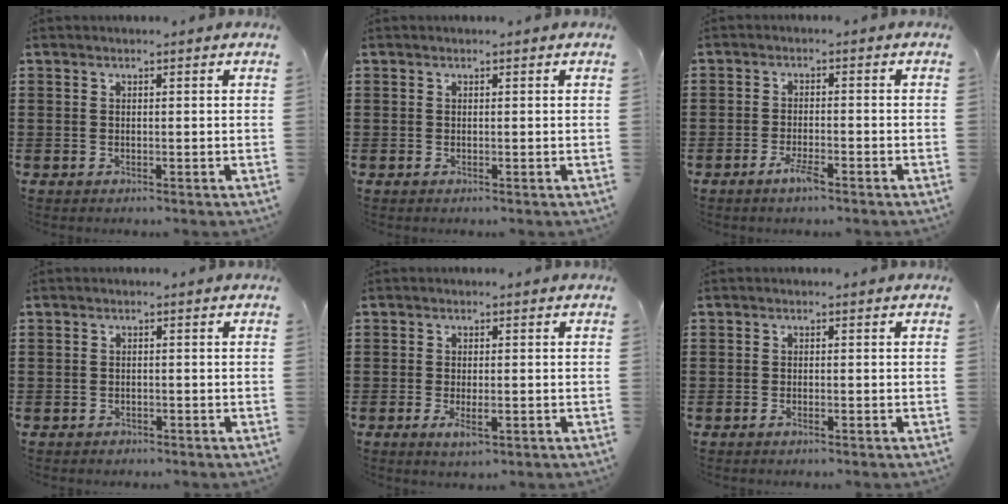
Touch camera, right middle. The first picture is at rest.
{"total": 0.0}
{"total": 3.0, "force": [-2.1, 0.7, 2.0], "torque": [-0.048, -0.003, -0.043]}
{"total": 1.1, "force": [-0.8, 0.7, -0.1], "torque": [0.001, 0.004, -0.020]}
{"total": 2.9, "force": [-0.8, 1.0, 2.6], "torque": [-0.053, -0.005, -0.015]}
{"total": 0.8, "force": [-0.5, 0.1, 0.6], "torque": [-0.015, -0.007, -0.007]}